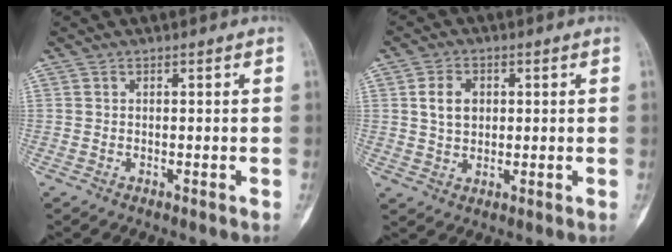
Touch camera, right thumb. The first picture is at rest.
{"total": 5.6, "force": [1.3, 4.1, 3.6], "torque": [-0.047, -0.003, 0.022]}